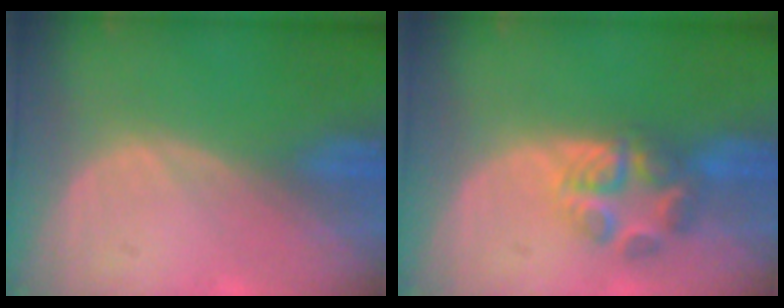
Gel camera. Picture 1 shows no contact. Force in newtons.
{"total": 5.6, "press": 5.5, "slide": 1.0}